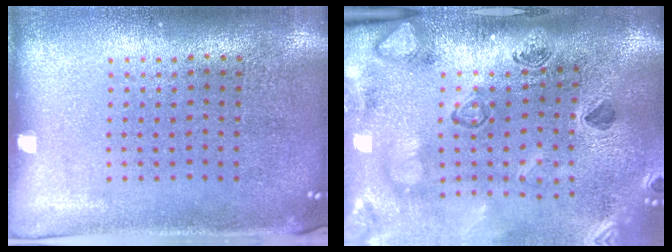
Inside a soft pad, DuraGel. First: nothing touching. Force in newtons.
{"total": 2.8, "press": 2.5, "slide": 1.3}